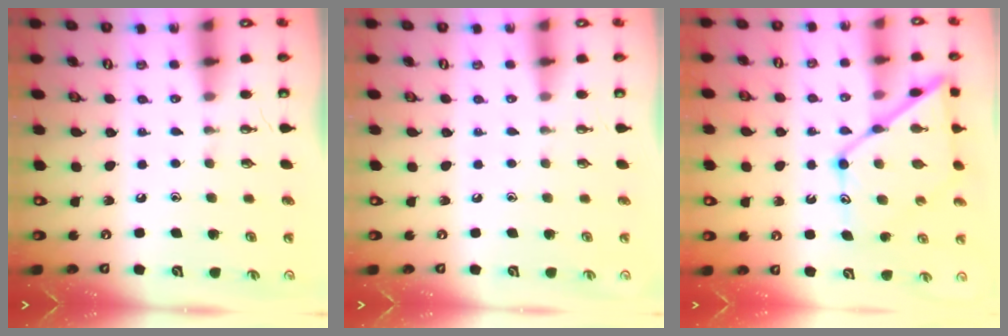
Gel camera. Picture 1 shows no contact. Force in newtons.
{"total": 0.0}
{"total": 16.0, "press": 15.9, "slide": 1.4}